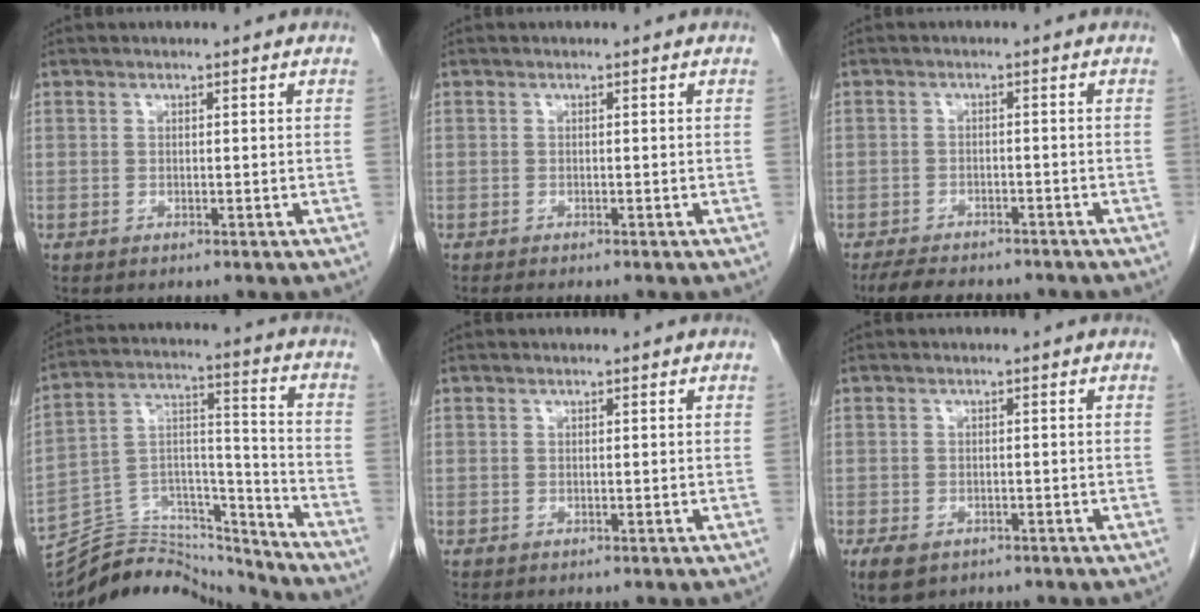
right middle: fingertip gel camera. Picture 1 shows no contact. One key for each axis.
{"total": 2.1, "fx": -1.8, "fy": 0.2, "fz": 1.0, "tx": -0.017, "ty": -0.005, "tz": -0.024}
{"total": 8.9, "fx": -7.6, "fy": 2.9, "fz": 3.6, "tx": -0.055, "ty": -0.009, "tz": -0.111}
{"total": 18.9, "fx": -18.3, "fy": 3.5, "fz": 3.2, "tx": -0.060, "ty": 0.048, "tz": -0.299}
{"total": 0.0}
{"total": 4.0, "fx": -2.6, "fy": 2.3, "fz": 2.1, "tx": -0.042, "ty": -0.006, "tz": -0.036}